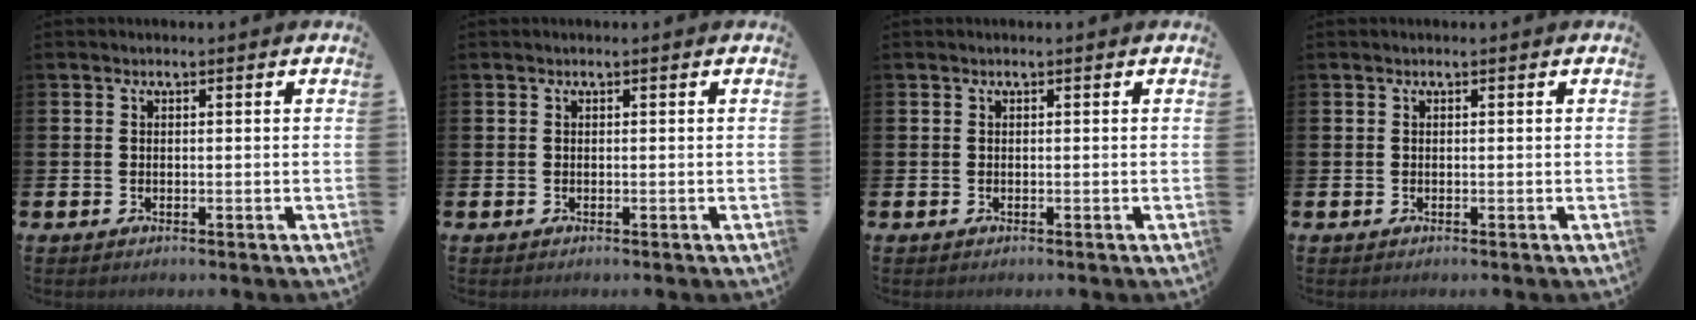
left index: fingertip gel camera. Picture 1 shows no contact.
{"total": 0.0}
{"total": 0.0}
{"total": 0.0}